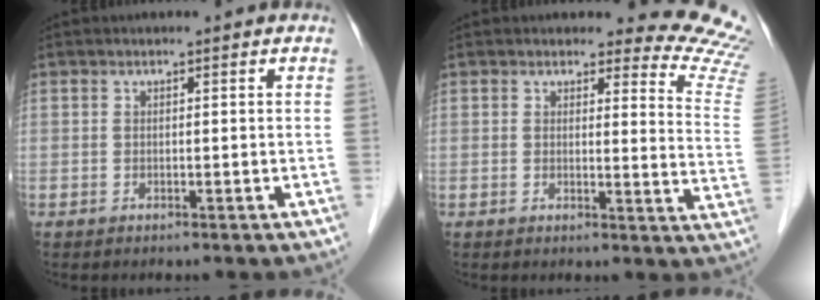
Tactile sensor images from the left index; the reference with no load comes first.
{"total": 10.6, "force": [10.5, 1.4, 1.2], "torque": [0.020, -0.112, 0.072]}